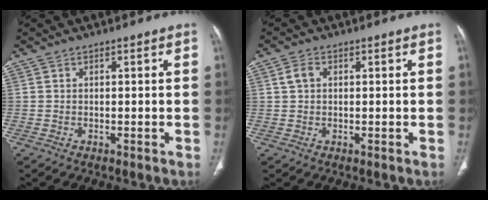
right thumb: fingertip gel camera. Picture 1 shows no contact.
{"total": 2.4, "force": [0.6, 1.7, 1.5], "torque": [-0.031, 0.008, 0.012]}